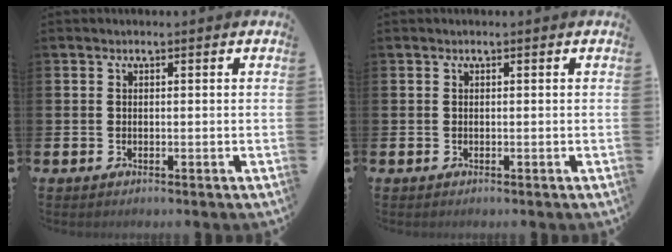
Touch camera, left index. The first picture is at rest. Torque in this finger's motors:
{"motor_torque": [0.00, 0.00, 0.00, 0.00]}